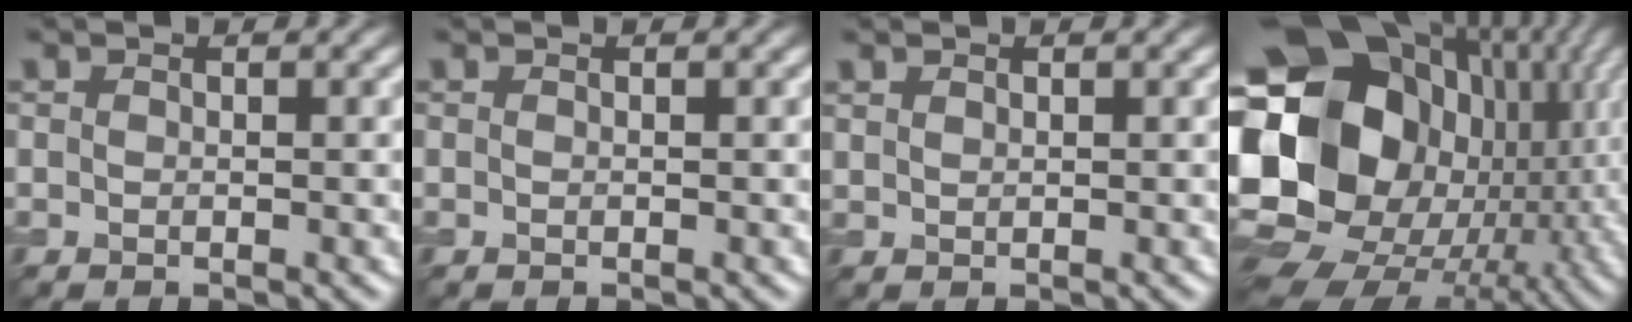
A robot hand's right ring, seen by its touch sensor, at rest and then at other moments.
{"total": 0.0}
{"total": 0.7, "force": [0.6, 0.4, 0.2], "torque": [-0.005, 0.000, 0.015]}
{"total": 22.7, "force": [0.4, 18.6, 13.0], "torque": [-0.252, -0.003, -0.019]}